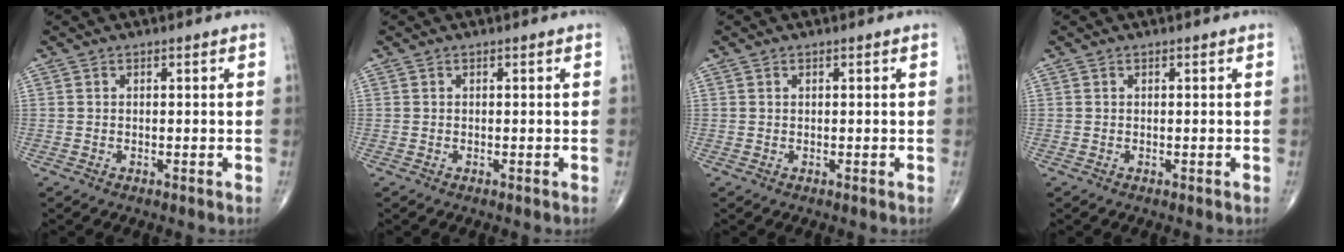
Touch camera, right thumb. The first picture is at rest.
{"total": 0.0}
{"total": 0.0}
{"total": 0.0}